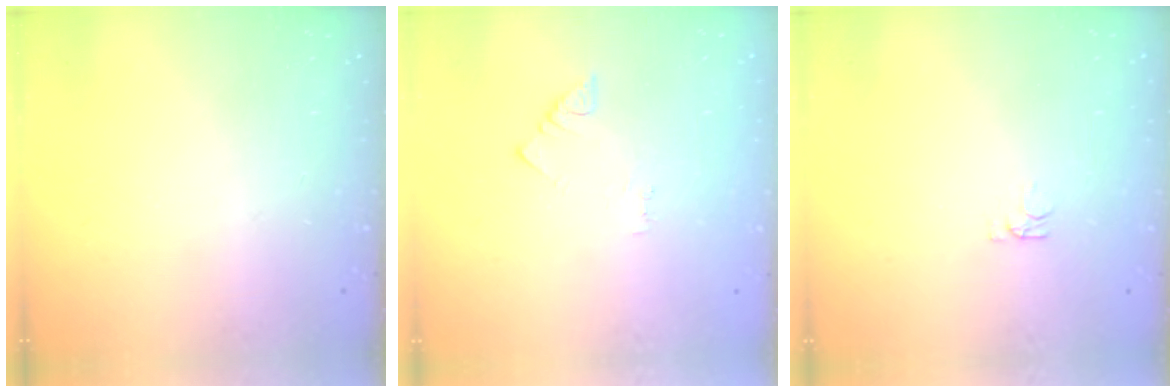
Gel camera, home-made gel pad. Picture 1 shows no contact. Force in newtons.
{"total": 1.5, "press": 1.5, "slide": 0.3}
{"total": 4.1, "press": 4.1, "slide": 0.6}